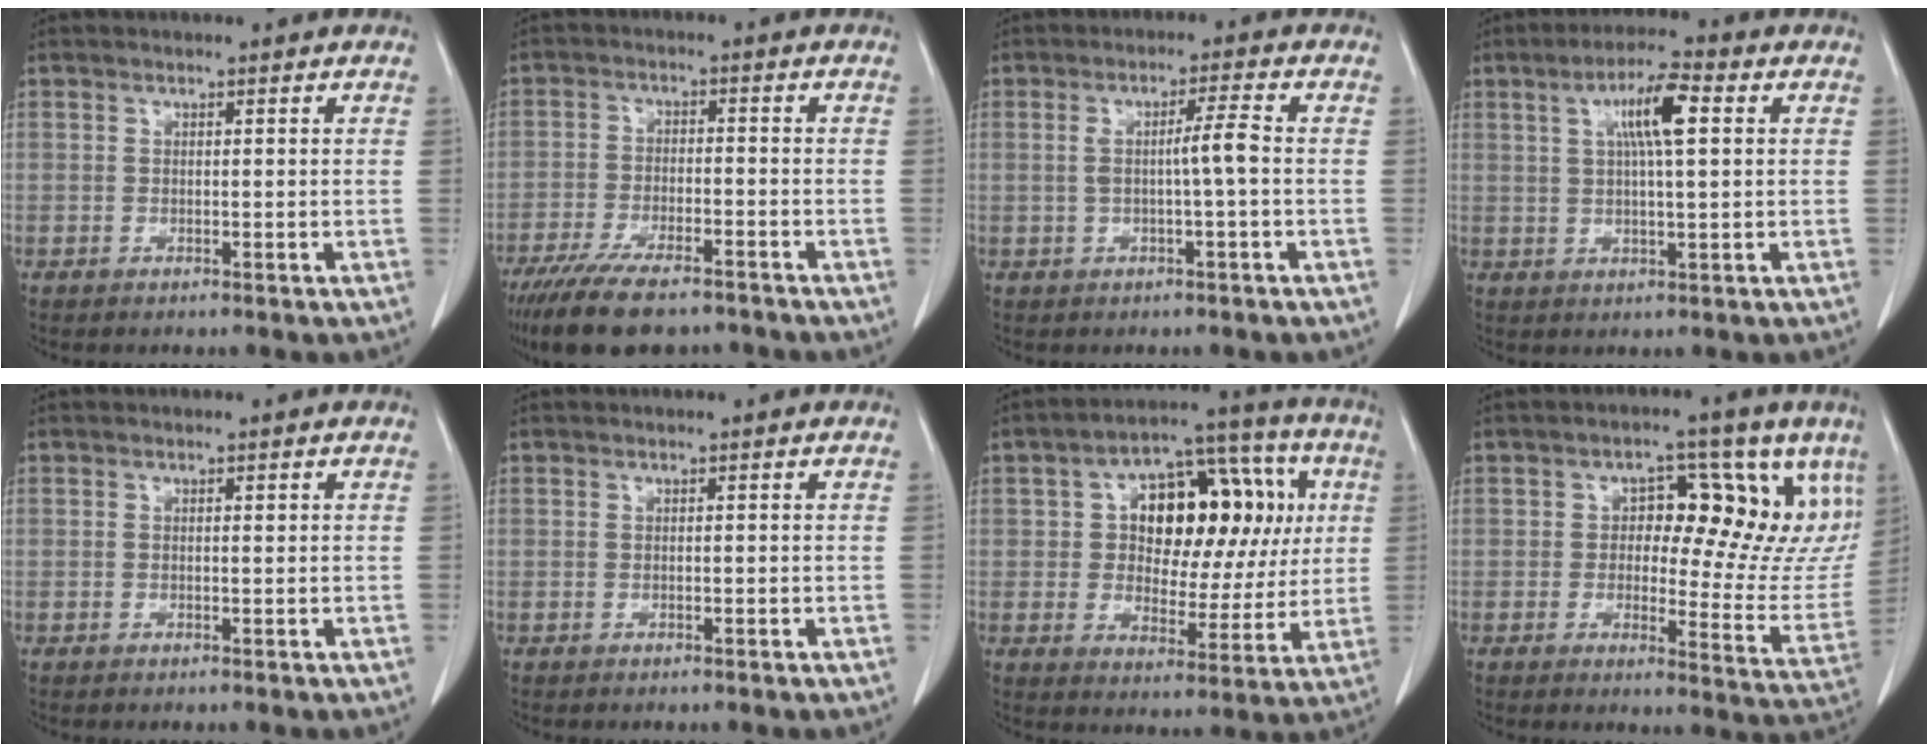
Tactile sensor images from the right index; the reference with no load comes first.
{"total": 14.1, "force": [-10.8, 4.4, 7.9], "torque": [-0.152, -0.023, -0.176]}
{"total": 4.7, "force": [-0.3, 0.1, 4.6], "torque": [-0.085, 0.011, -0.001]}
{"total": 8.1, "force": [2.3, 1.5, 7.6], "torque": [-0.138, 0.015, 0.042]}
{"total": 0.8, "force": [0.1, 0.4, 0.7], "torque": [-0.018, 0.004, 0.004]}
{"total": 0.0}
{"total": 20.4, "force": [3.9, 11.1, 16.7], "torque": [-0.255, 0.053, 0.062]}
{"total": 18.4, "force": [6.1, 8.8, 14.9], "torque": [-0.198, 0.023, 0.084]}